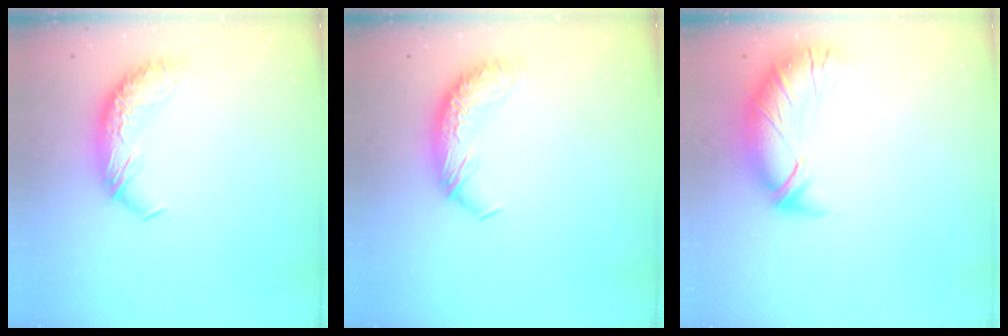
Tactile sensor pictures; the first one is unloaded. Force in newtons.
{"total": 0.0}
{"total": 2.7, "press": 1.2, "slide": 2.5}